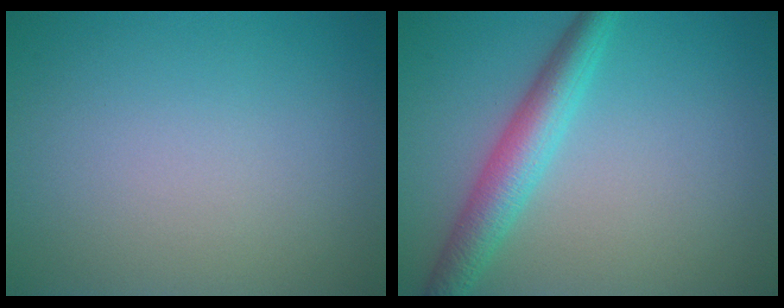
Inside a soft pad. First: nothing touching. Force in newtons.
{"total": 5.0, "press": 5.0, "slide": 0.3}